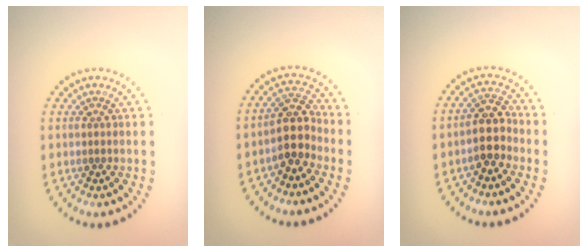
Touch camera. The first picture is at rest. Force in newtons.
{"total": 3.4, "press": 2.8, "slide": 2.0}
{"total": 2.9, "press": 2.5, "slide": 1.4}